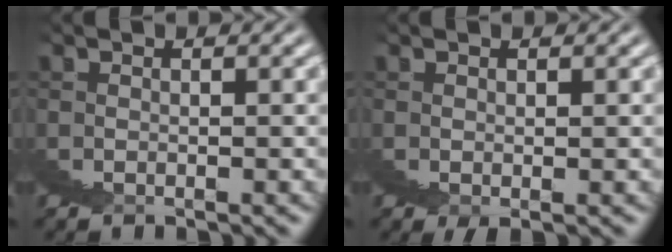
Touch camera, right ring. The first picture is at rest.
{"total": 1.9, "force": [1.3, -0.3, 1.4], "torque": [-0.008, 0.014, 0.019]}